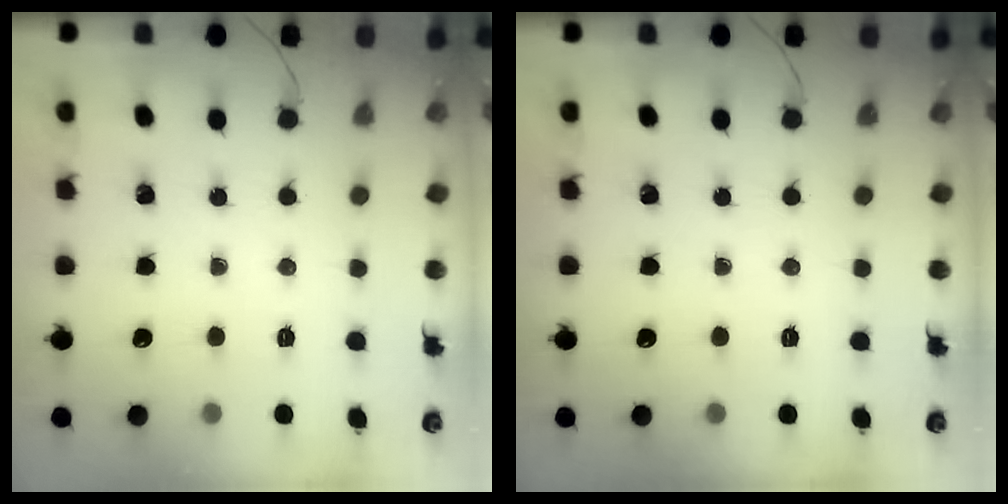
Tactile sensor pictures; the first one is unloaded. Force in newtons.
{"total": 0.0}